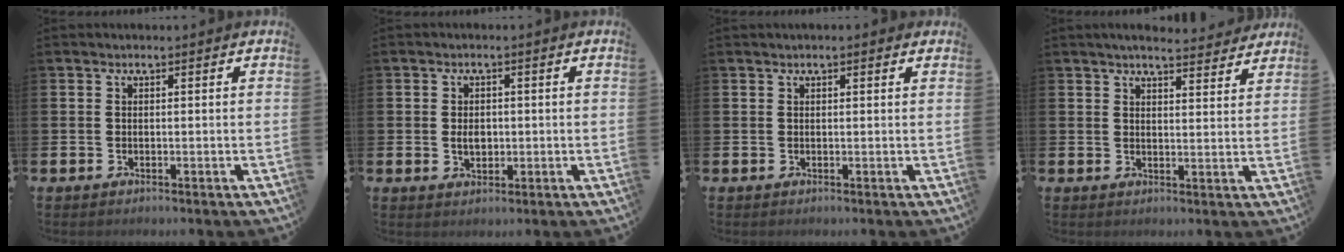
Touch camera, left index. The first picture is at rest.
{"total": 2.6, "force": [0.0, 1.8, 1.8], "torque": [-0.017, -0.001, -0.006]}
{"total": 0.6, "force": [0.4, 0.0, 0.5], "torque": [-0.009, 0.002, 0.007]}
{"total": 4.5, "force": [4.3, 0.3, 1.1], "torque": [-0.022, -0.024, 0.076]}